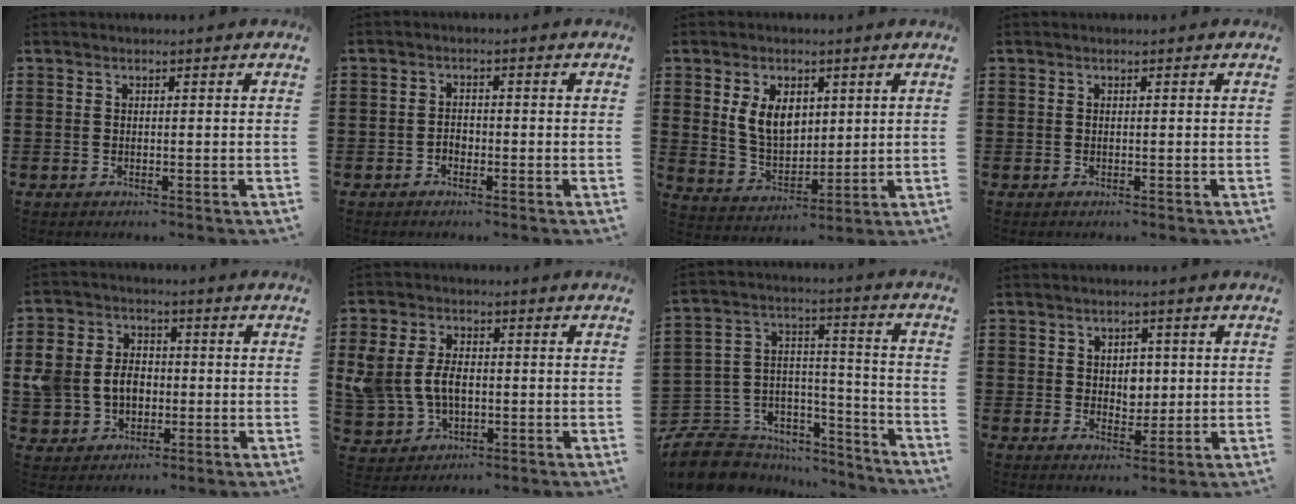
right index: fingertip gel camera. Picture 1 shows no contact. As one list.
[{"total": 1.5, "force": [-0.8, 1.0, 0.7], "torque": [-0.017, 0.001, -0.017]}, {"total": 7.2, "force": [2.1, 4.7, 5.1], "torque": [-0.112, 0.009, 0.035]}, {"total": 0.0}, {"total": 6.9, "force": [-0.5, 5.9, 3.4], "torque": [-0.100, 0.013, -0.015]}, {"total": 6.0, "force": [-0.1, 4.4, 4.0], "torque": [-0.106, 0.006, -0.007]}, {"total": 8.3, "force": [-6.4, 5.1, 1.5], "torque": [-0.059, 0.000, -0.120]}, {"total": 3.5, "force": [1.0, 2.9, 1.7], "torque": [-0.027, 0.006, 0.013]}]